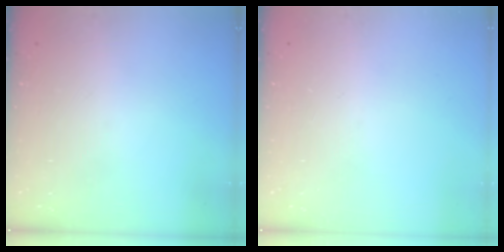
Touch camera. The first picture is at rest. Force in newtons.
{"total": 0.0}